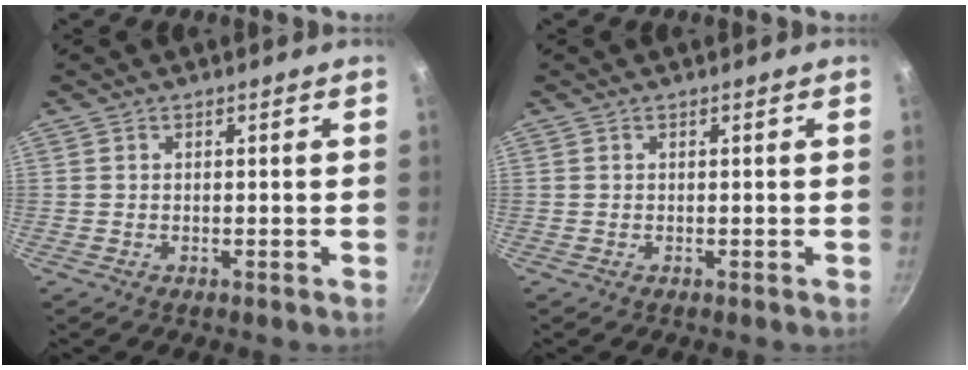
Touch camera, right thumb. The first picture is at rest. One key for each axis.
{"total": 0.0}